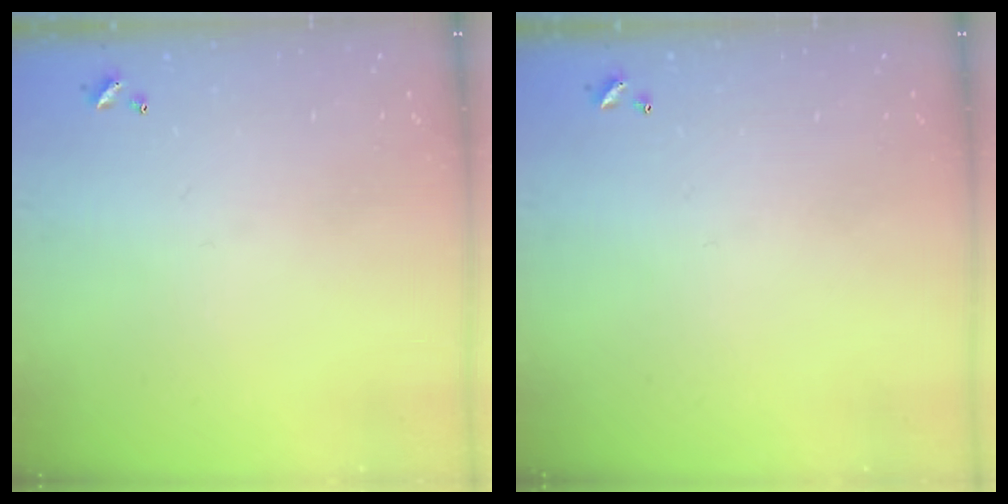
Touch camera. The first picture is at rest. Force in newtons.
{"total": 0.0}